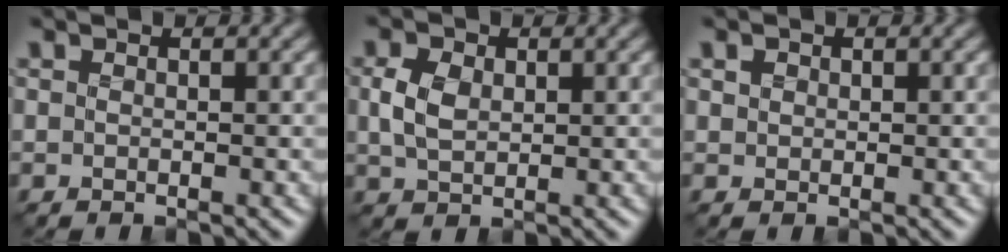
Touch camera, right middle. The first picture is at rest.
{"total": 2.7, "force": [0.3, 1.9, 1.8], "torque": [-0.048, 0.000, 0.007]}
{"total": 0.7, "force": [0.2, 0.6, 0.2], "torque": [-0.006, -0.001, 0.006]}